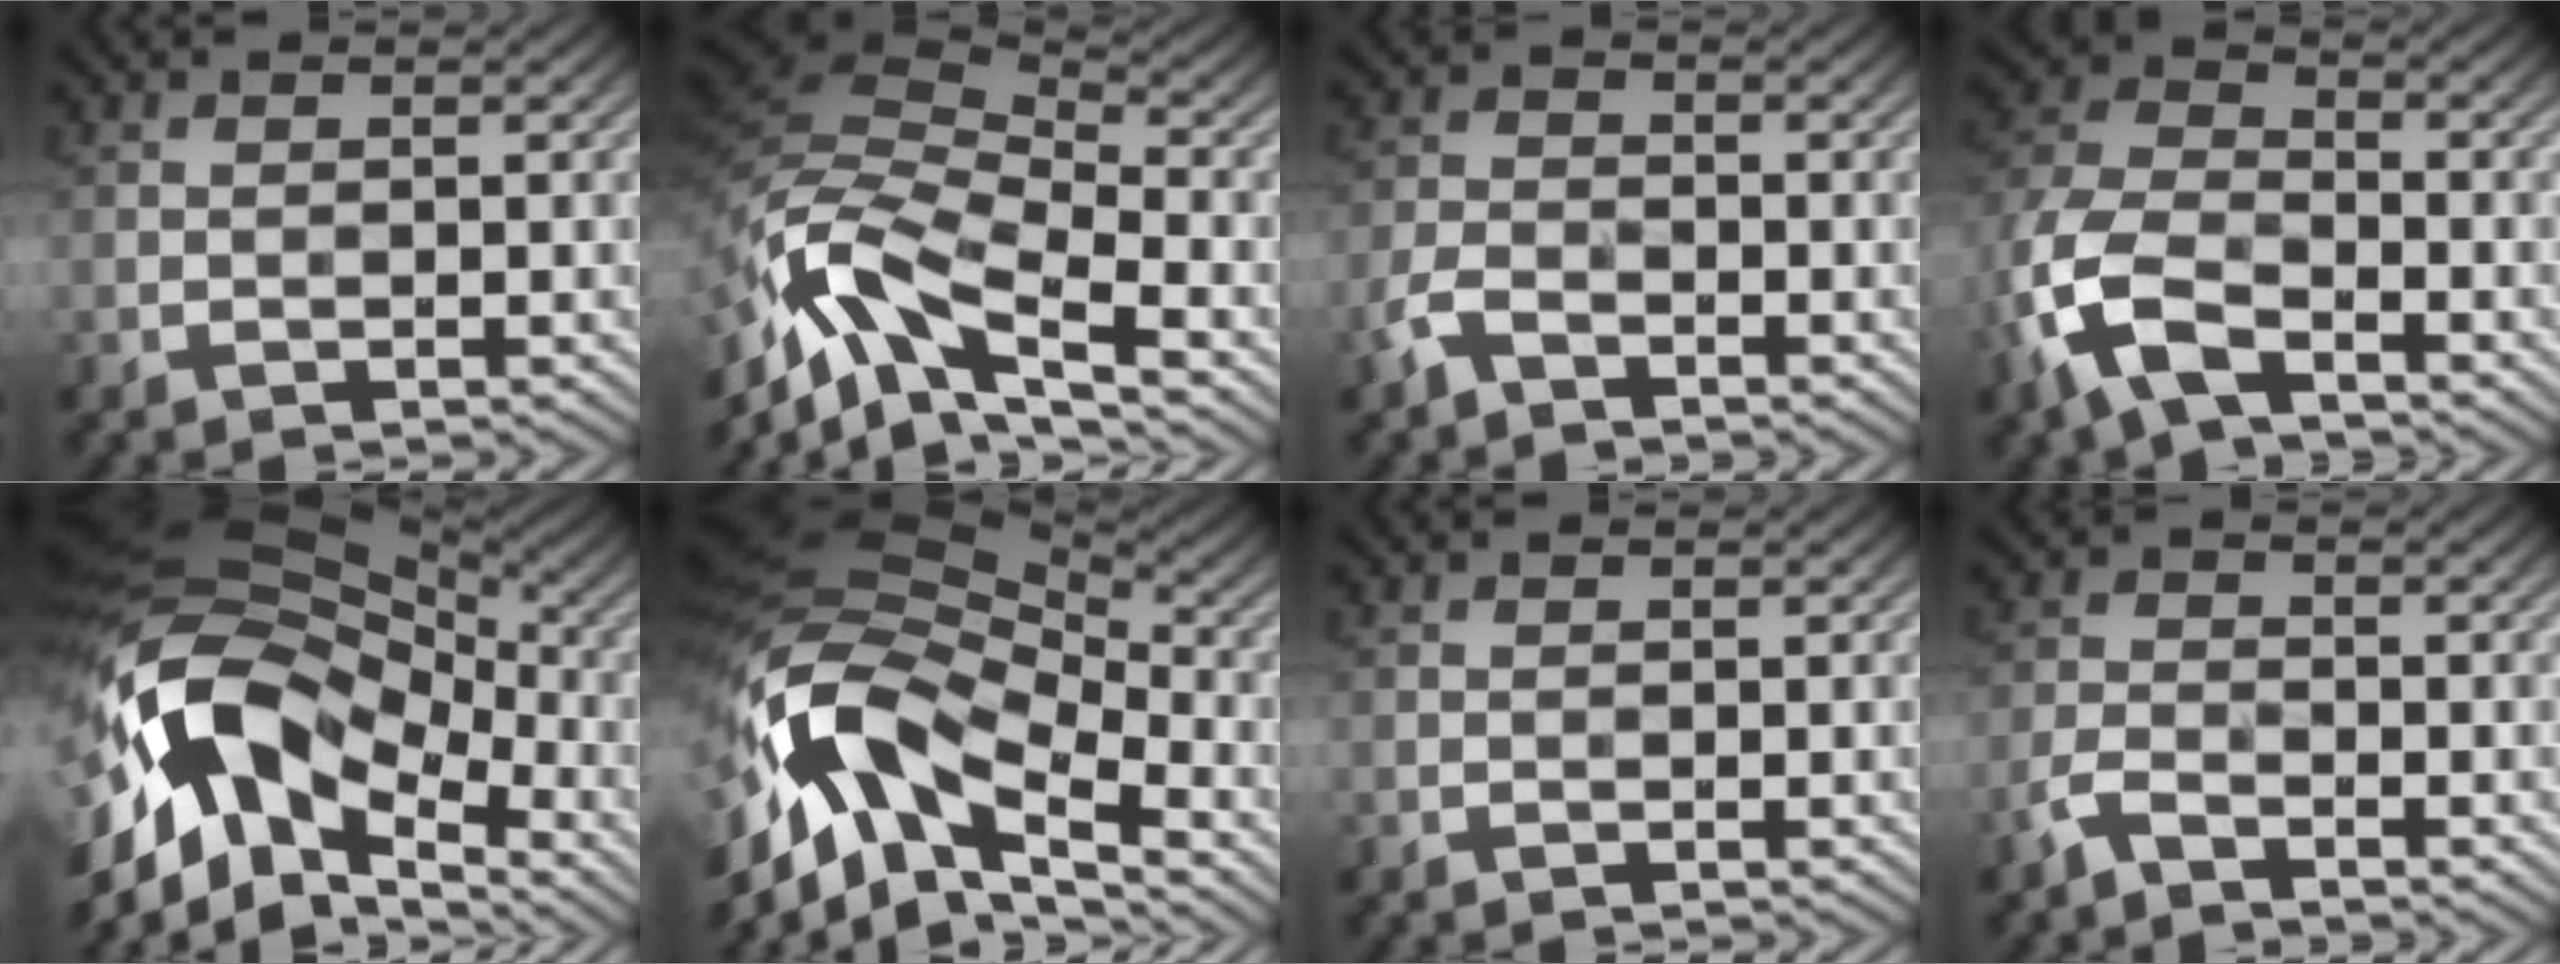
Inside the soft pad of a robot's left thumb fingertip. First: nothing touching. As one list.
[{"total": 13.0, "force": [-6.6, 5.4, 9.8], "torque": [-0.217, -0.004, -0.136]}, {"total": 3.4, "force": [-2.3, 1.6, 1.9], "torque": [-0.044, -0.001, -0.060]}, {"total": 11.2, "force": [-5.7, 5.8, 7.6], "torque": [-0.192, -0.013, -0.131]}, {"total": 17.4, "force": [-4.8, 10.6, 12.9], "torque": [-0.272, -0.007, -0.085]}, {"total": 16.4, "force": [-6.3, 8.8, 12.4], "torque": [-0.275, -0.018, -0.118]}, {"total": 0.0}, {"total": 2.8, "force": [-2.2, 0.9, 1.5], "torque": [-0.037, -0.001, -0.056]}]